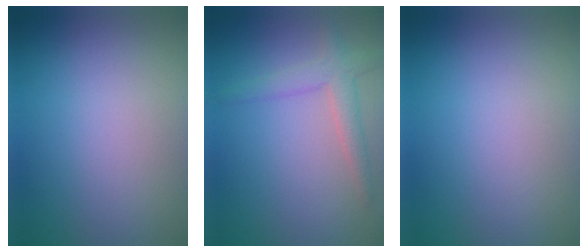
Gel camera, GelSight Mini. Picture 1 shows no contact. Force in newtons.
{"total": 2.8, "press": 2.8, "slide": 0.1}
{"total": 0.0}